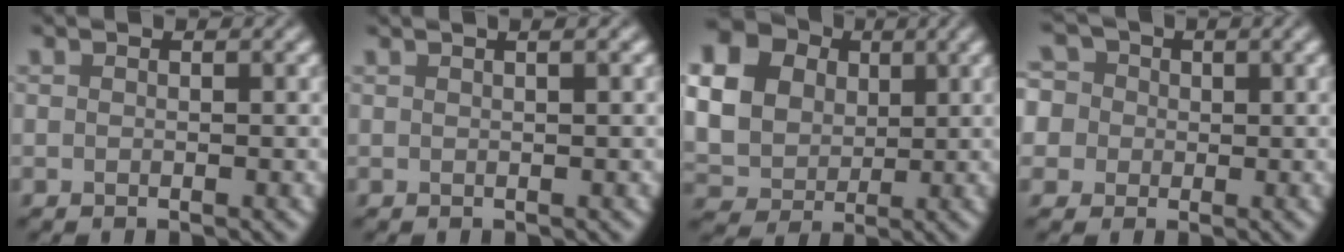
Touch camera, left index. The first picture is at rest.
{"total": 2.0, "force": [1.1, 0.6, 1.5], "torque": [-0.015, 0.004, 0.004]}
{"total": 15.0, "force": [3.9, 13.0, 6.5], "torque": [-0.188, 0.018, 0.059]}
{"total": 8.4, "force": [2.7, 6.8, 4.1], "torque": [-0.067, 0.041, 0.000]}